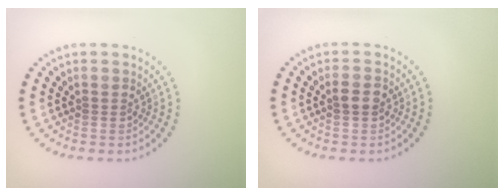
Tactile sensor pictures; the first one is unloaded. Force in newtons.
{"total": 1.7, "press": 1.7, "slide": 0.2}